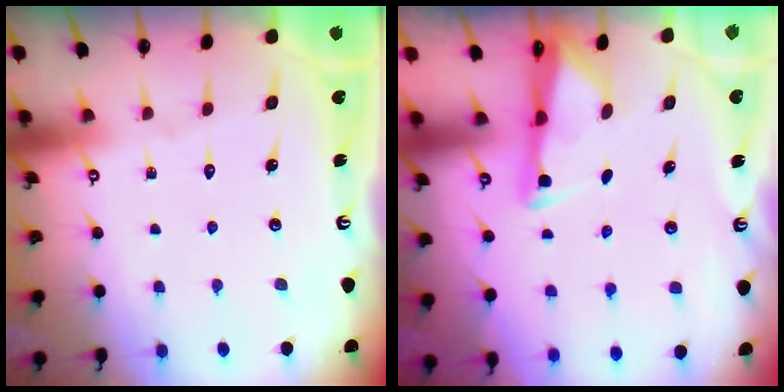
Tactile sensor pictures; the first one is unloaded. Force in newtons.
{"total": 2.8, "press": 2.7, "slide": 0.4}